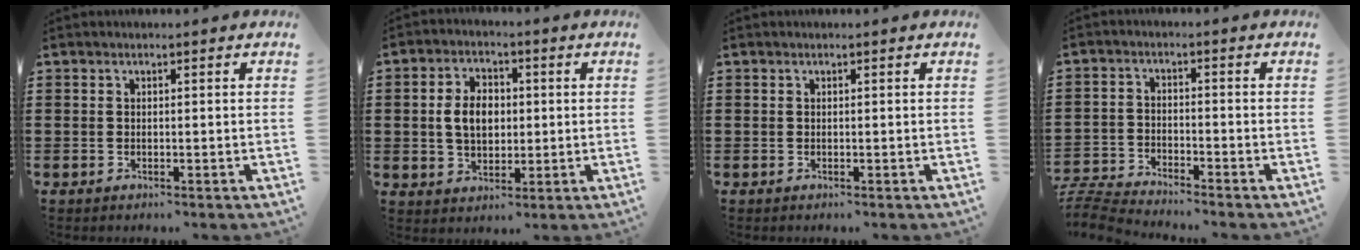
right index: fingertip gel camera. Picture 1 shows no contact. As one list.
[{"total": 6.1, "force": [0.2, 4.2, 4.4], "torque": [-0.098, 0.008, -0.006]}, {"total": 0.0}, {"total": 4.7, "force": [-4.6, -0.1, 0.4], "torque": [-0.028, -0.007, -0.101]}]